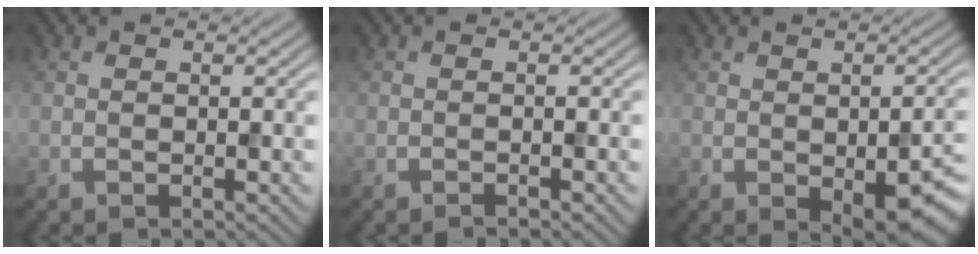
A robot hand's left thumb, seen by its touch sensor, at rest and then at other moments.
{"total": 0.6, "force": [-0.5, 0.0, 0.3], "torque": [-0.004, 0.002, -0.013]}
{"total": 8.2, "force": [-2.7, 3.6, 6.9], "torque": [-0.099, -0.022, -0.021]}